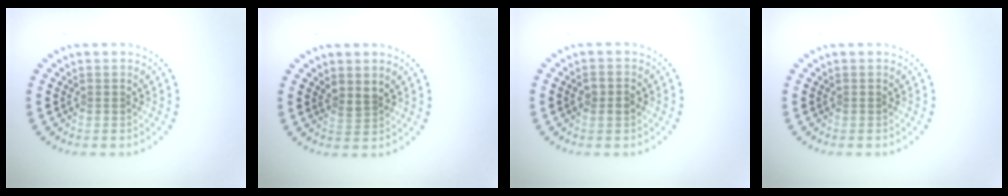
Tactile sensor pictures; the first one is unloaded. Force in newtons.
{"total": 1.5, "press": 1.1, "slide": 1.0}
{"total": 1.5, "press": 1.5, "slide": 0.1}
{"total": 0.0}